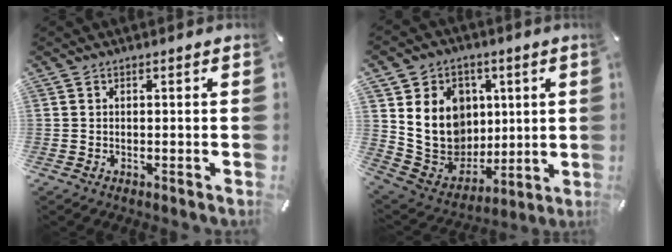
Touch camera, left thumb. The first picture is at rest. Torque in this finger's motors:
{"motor_torque": [1.02, 0.71, 0.48, -0.29, 0.40]}